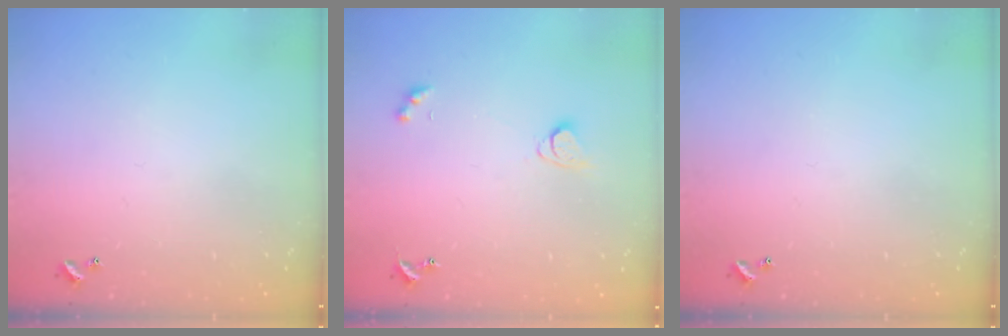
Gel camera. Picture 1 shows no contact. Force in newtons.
{"total": 1.9, "press": 1.9, "slide": 0.4}
{"total": 0.0}